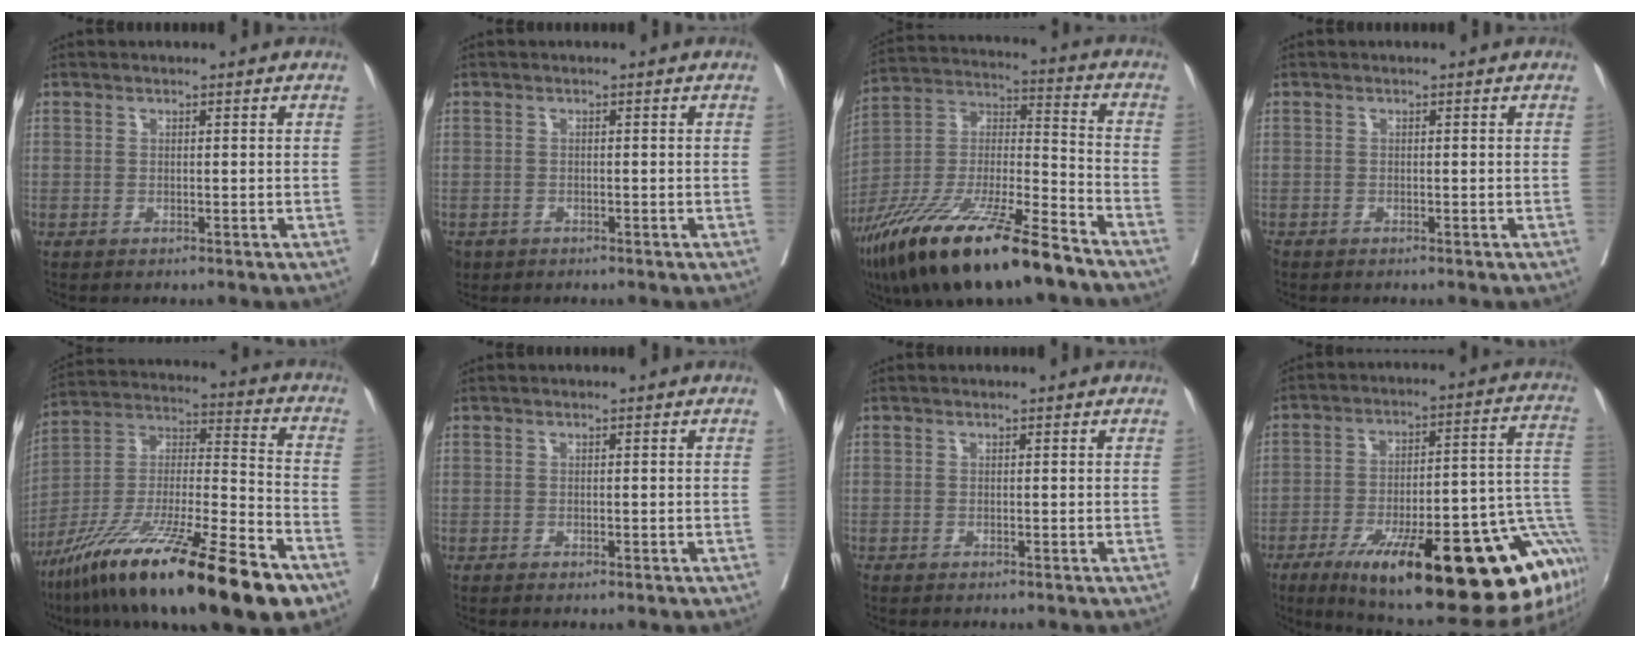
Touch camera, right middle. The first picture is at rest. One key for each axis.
{"total": 3.0, "fx": -1.9, "fy": 2.2, "fz": 0.7, "tx": -0.016, "ty": -0.002, "tz": -0.033}
{"total": 24.1, "fx": -17.1, "fy": 3.5, "fz": 16.7, "tx": -0.312, "ty": -0.044, "tz": -0.308}
{"total": 0.7, "fx": -0.6, "fy": 0.3, "fz": 0.2, "tx": -0.007, "ty": -0.002, "tz": -0.014}
{"total": 27.2, "fx": -17.1, "fy": 3.4, "fz": 20.8, "tx": -0.333, "ty": -0.044, "tz": -0.297}
{"total": 0.9, "fx": -0.5, "fy": 0.4, "fz": 0.7, "tx": -0.009, "ty": 0.000, "tz": -0.003}
{"total": 0.0}
{"total": 31.2, "fx": -14.8, "fy": 6.9, "fz": 26.6, "tx": -0.271, "ty": 0.003, "tz": -0.210}